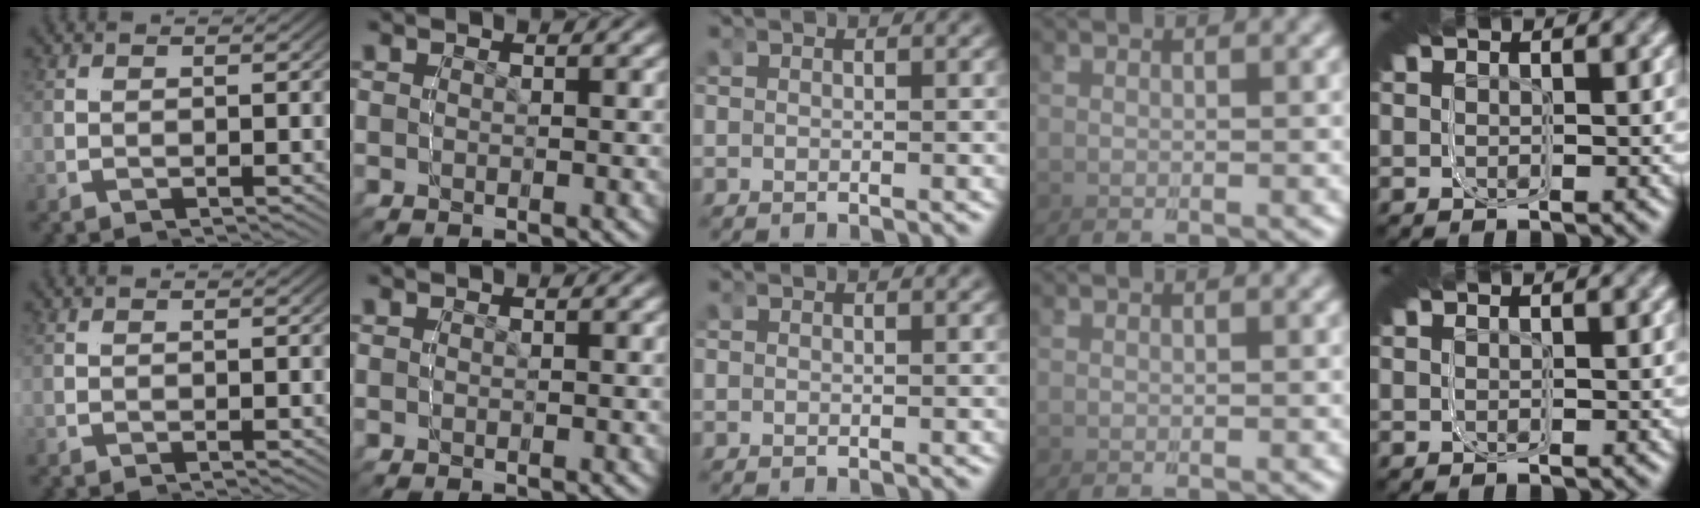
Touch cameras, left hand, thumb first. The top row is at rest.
{}